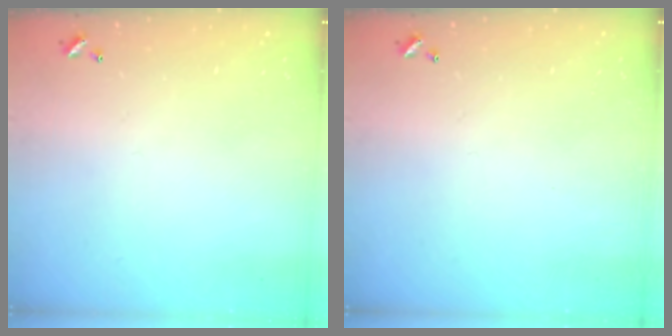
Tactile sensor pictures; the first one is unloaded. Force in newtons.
{"total": 0.0}